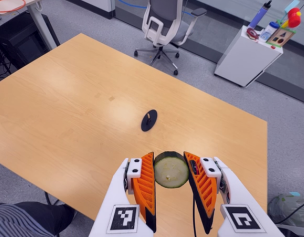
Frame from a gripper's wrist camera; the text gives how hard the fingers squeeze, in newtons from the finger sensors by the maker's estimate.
{"total": 9.5, "left": 9.2, "right": 9.8}